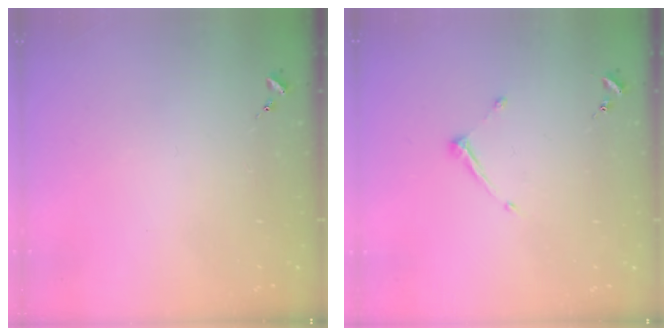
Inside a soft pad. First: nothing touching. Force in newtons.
{"total": 6.6, "press": 6.6, "slide": 0.3}